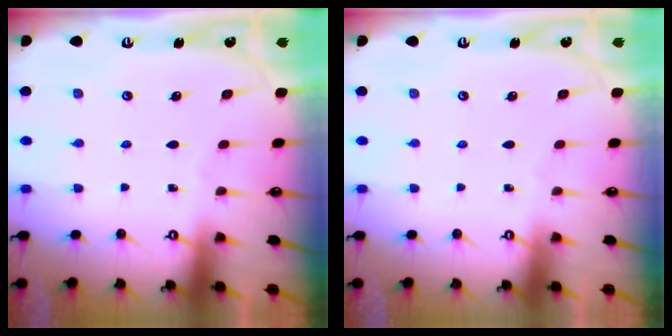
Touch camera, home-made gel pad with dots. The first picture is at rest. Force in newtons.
{"total": 0.0}